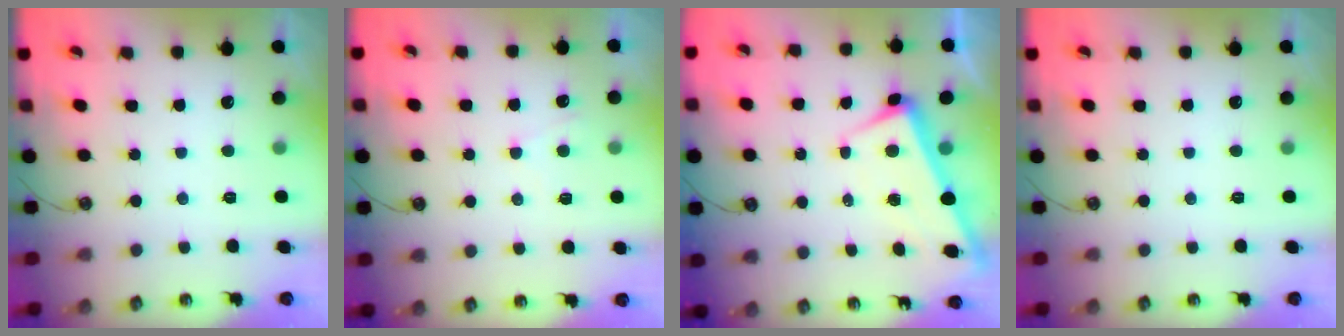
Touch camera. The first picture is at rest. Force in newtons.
{"total": 3.8, "press": 3.8, "slide": 0.5}
{"total": 1.7, "press": 1.6, "slide": 0.5}
{"total": 0.0}